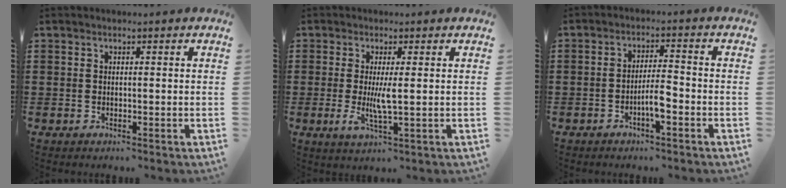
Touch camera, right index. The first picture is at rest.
{"total": 4.5, "force": [0.0, 0.4, 4.5], "torque": [-0.095, -0.011, -0.006]}
{"total": 4.4, "force": [-1.8, 0.9, 3.9], "torque": [-0.073, 0.004, -0.035]}